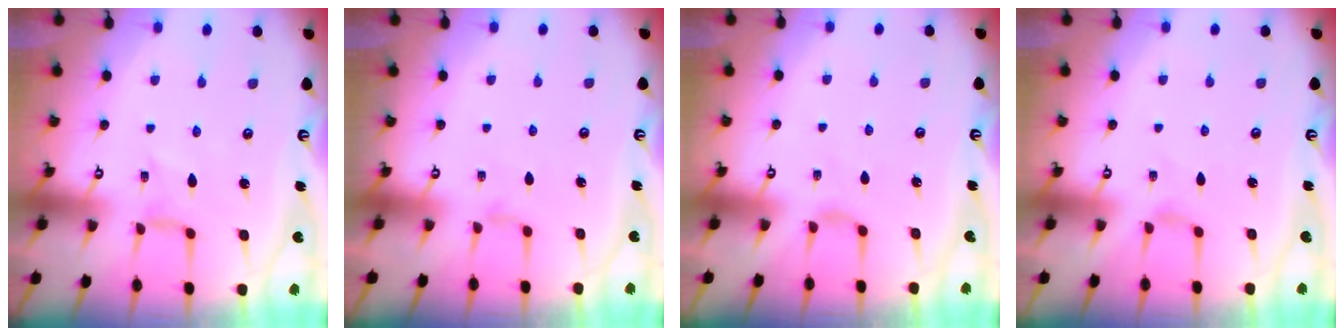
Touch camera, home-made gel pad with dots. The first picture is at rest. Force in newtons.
{"total": 1.3, "press": 1.2, "slide": 0.3}
{"total": 2.7, "press": 2.6, "slide": 0.6}
{"total": 0.5, "press": 0.5, "slide": 0.2}